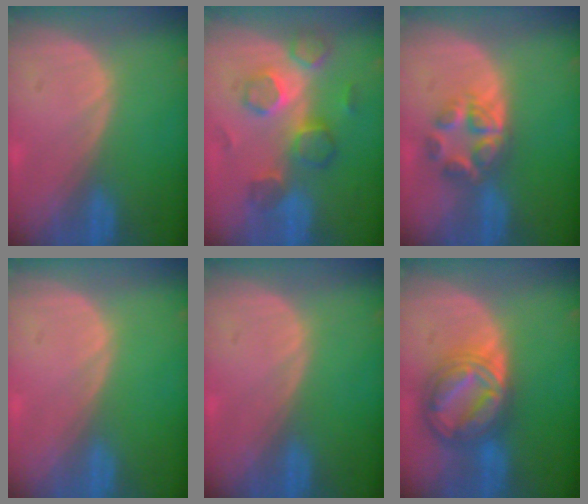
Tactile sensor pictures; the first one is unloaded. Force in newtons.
{"total": 7.9, "press": 7.7, "slide": 2.1}
{"total": 5.8, "press": 5.4, "slide": 2.2}
{"total": 0.0}
{"total": 0.0}
{"total": 8.9, "press": 8.9, "slide": 0.8}